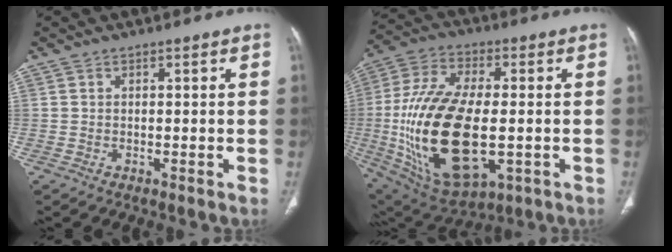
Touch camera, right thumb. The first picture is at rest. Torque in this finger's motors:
{"motor_torque": [0.79, 1.18, 2.77, 0.00, 0.48]}